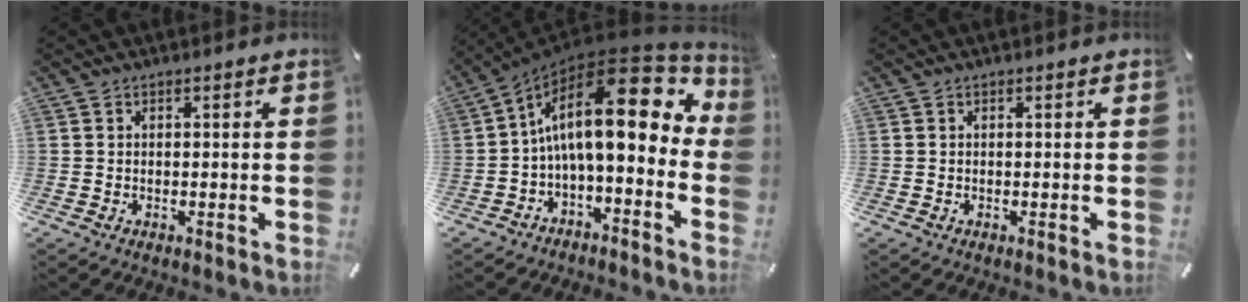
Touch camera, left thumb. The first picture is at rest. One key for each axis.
{"total": 20.4, "fx": 4.5, "fy": 8.4, "fz": 18.0, "tx": -0.295, "ty": -0.040, "tz": 0.070}
{"total": 0.0}